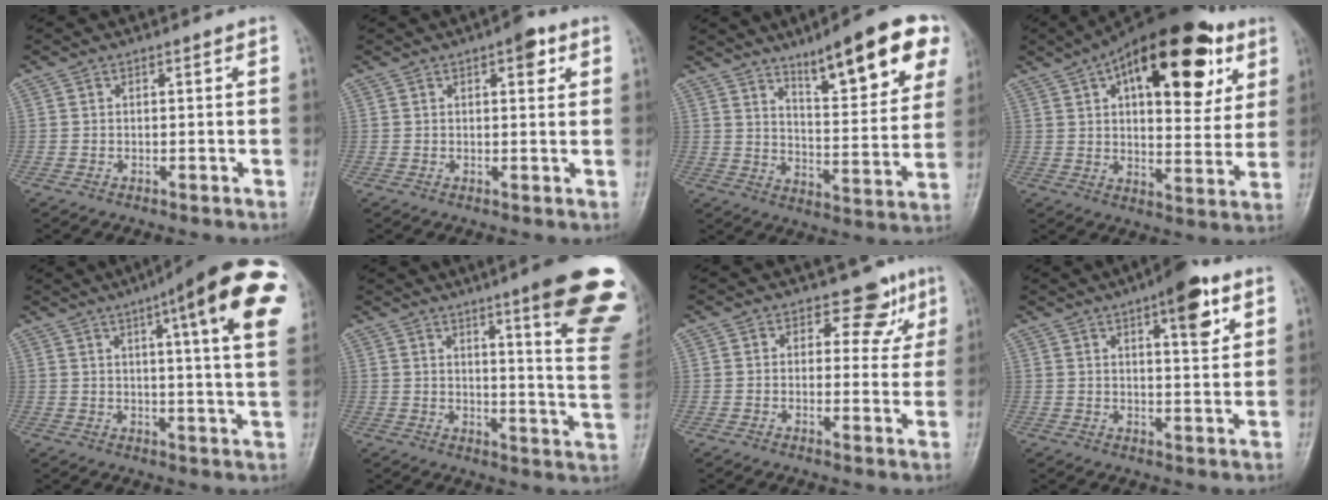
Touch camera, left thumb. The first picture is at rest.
{"total": 3.9, "force": [1.9, 1.7, 2.9], "torque": [-0.025, -0.002, 0.020]}
{"total": 18.1, "force": [10.5, 4.6, 14.0], "torque": [-0.160, -0.044, 0.158]}
{"total": 25.6, "force": [11.2, 11.9, 19.7], "torque": [-0.261, 0.003, 0.165]}
{"total": 21.7, "force": [9.3, 3.8, 19.3], "torque": [-0.240, -0.013, 0.109]}
{"total": 20.7, "force": [12.5, 2.4, 16.3], "torque": [-0.181, -0.070, 0.153]}
{"total": 5.6, "force": [3.6, 4.0, 1.7], "torque": [0.018, -0.017, 0.036]}
{"total": 9.5, "force": [4.9, 3.0, 7.5], "torque": [-0.088, -0.020, 0.065]}